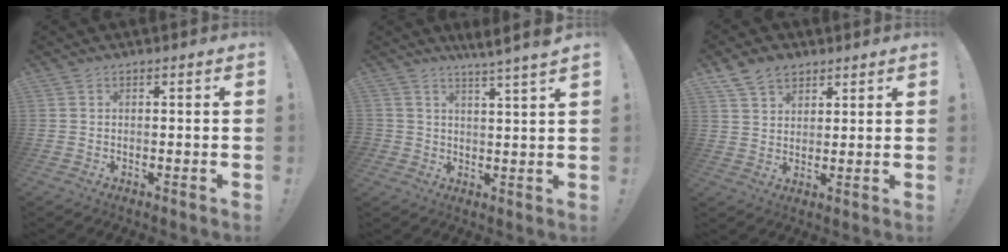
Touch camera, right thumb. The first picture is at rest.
{"total": 4.4, "force": [3.9, 0.3, 2.1], "torque": [-0.025, -0.030, 0.066]}
{"total": 7.9, "force": [5.1, 5.3, 2.8], "torque": [-0.044, -0.019, 0.100]}